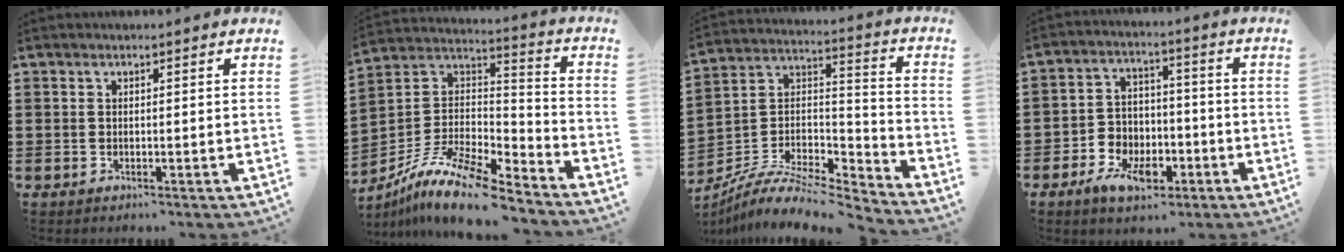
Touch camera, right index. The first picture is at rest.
{"total": 12.0, "force": [-9.5, 2.3, 7.0], "torque": [-0.142, 0.015, -0.188]}
{"total": 7.7, "force": [-6.4, 2.5, 3.5], "torque": [-0.077, 0.001, -0.131]}
{"total": 6.7, "force": [-3.4, 4.8, 3.4], "torque": [-0.080, 0.016, -0.063]}